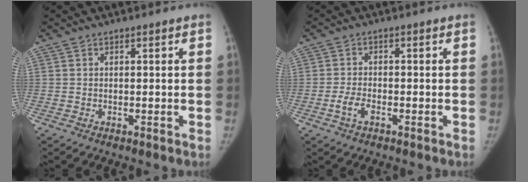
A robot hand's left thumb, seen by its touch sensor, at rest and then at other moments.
{"total": 3.0, "force": [-1.4, 1.4, 2.2], "torque": [-0.051, 0.011, -0.028]}